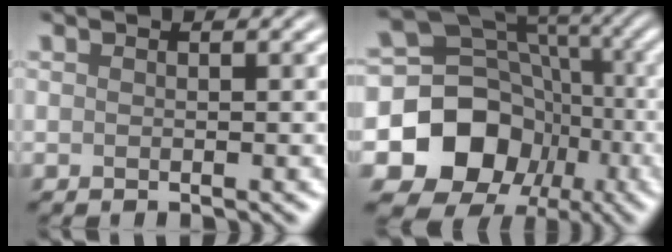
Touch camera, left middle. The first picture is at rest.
{"total": 11.9, "force": [-3.0, 10.2, 5.5], "torque": [-0.105, -0.008, -0.060]}